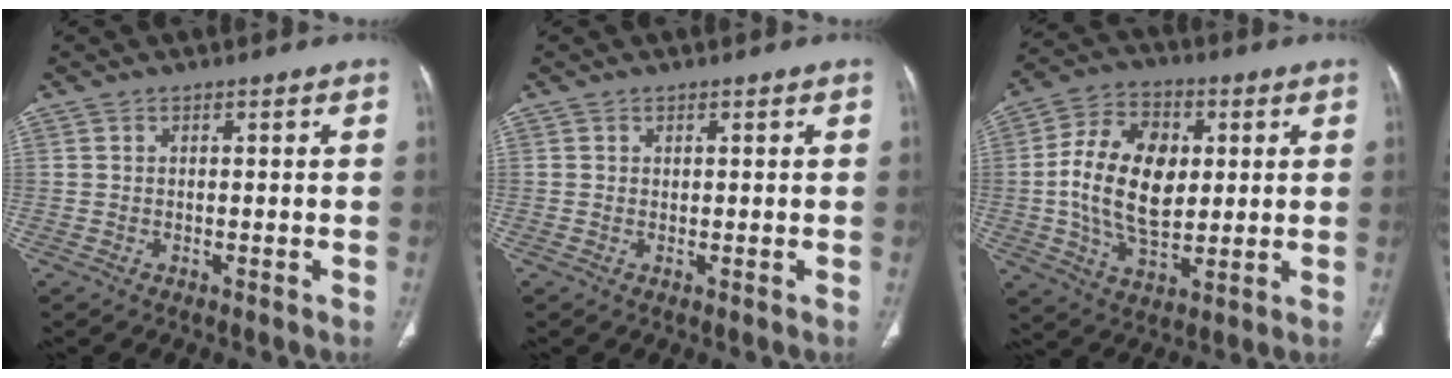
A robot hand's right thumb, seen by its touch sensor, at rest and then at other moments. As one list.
[{"total": 0.0}, {"total": 15.8, "force": [1.6, 9.9, 12.3], "torque": [-0.199, 0.003, 0.027]}]